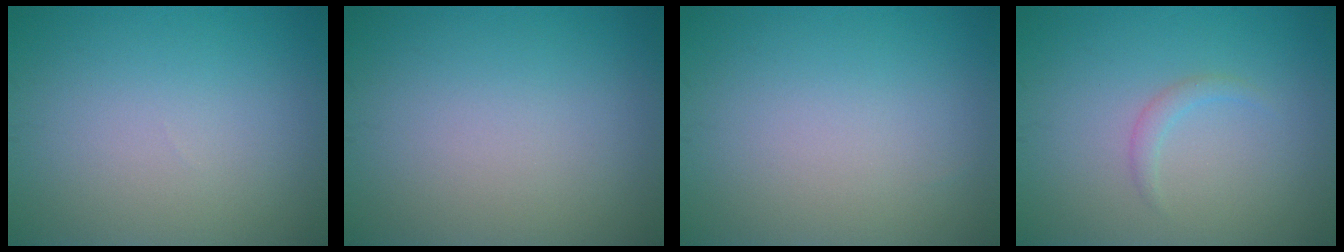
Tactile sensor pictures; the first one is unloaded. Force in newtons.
{"total": 0.0}
{"total": 0.0}
{"total": 1.1, "press": 1.1, "slide": 0.0}